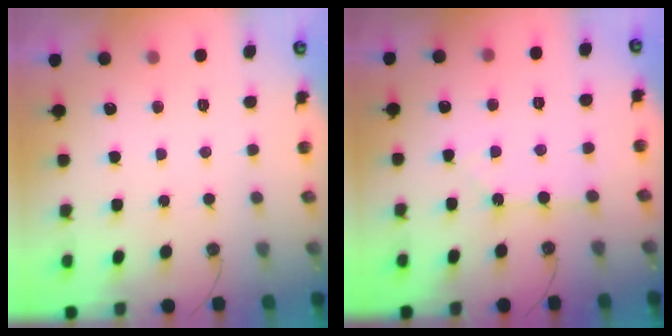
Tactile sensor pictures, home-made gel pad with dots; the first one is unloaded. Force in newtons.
{"total": 2.7, "press": 2.6, "slide": 0.5}